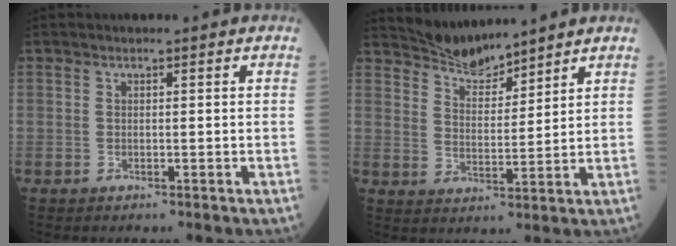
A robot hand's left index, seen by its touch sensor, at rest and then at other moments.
{"total": 6.3, "force": [6.3, 0.5, 0.6], "torque": [-0.023, 0.006, 0.122]}